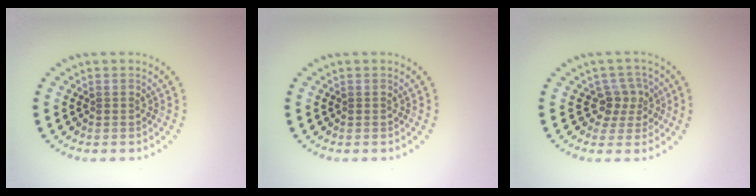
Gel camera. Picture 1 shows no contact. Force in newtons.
{"total": 0.0}
{"total": 2.5, "press": 2.0, "slide": 1.6}